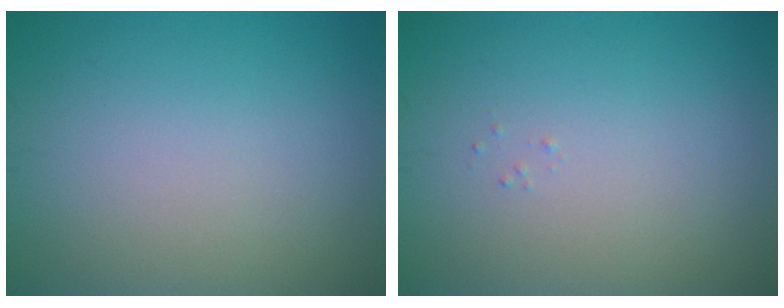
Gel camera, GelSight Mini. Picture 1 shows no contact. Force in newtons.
{"total": 0.0}